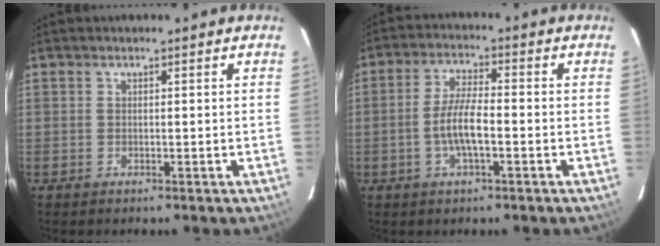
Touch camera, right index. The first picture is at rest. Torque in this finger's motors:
{"motor_torque": [0.53, 0.21, 0.44, 0.12]}